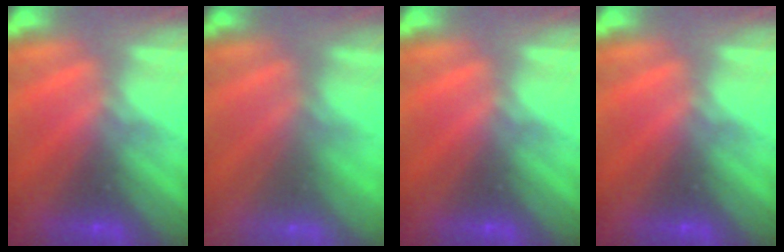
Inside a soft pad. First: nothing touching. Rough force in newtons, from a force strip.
{"total": 2.9}
{"total": 0.0}
{"total": 0.0}